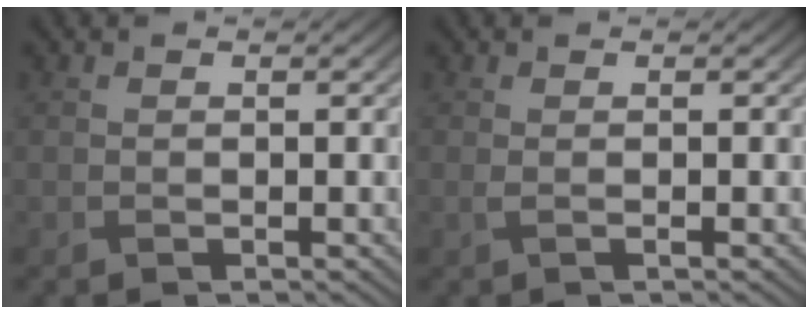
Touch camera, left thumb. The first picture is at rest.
{"total": 0.8, "force": [0.0, 0.1, 0.8], "torque": [-0.018, 0.001, -0.001]}